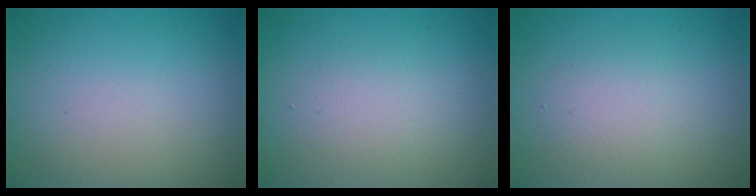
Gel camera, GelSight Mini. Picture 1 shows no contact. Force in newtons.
{"total": 2.0, "press": 2.0, "slide": 0.1}
{"total": 2.4, "press": 2.4, "slide": 0.1}